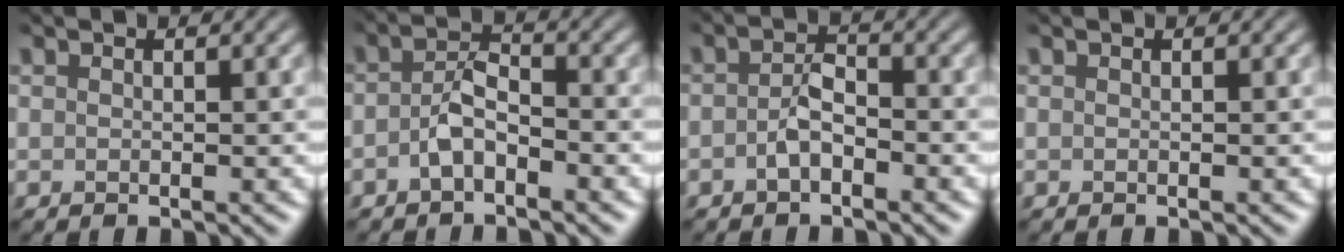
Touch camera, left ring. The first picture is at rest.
{"total": 2.5, "force": [-1.2, 1.1, 1.8], "torque": [-0.035, 0.008, -0.028]}
{"total": 2.0, "force": [-1.0, 1.0, 1.5], "torque": [-0.029, 0.006, -0.023]}
{"total": 0.0}